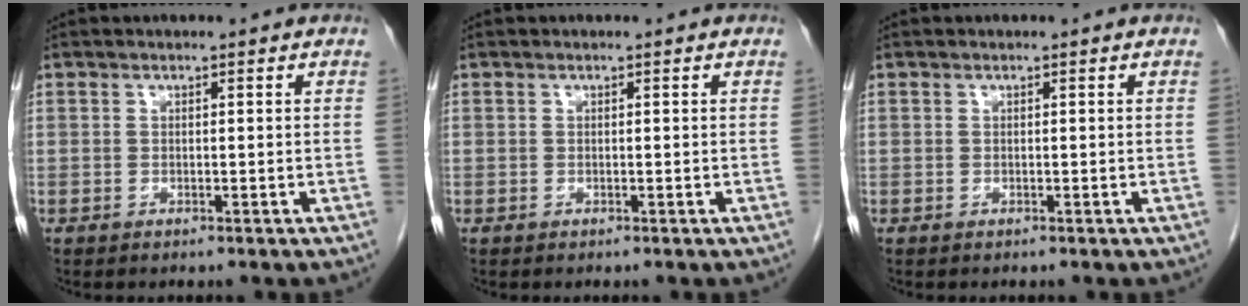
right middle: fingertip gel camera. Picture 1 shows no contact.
{"total": 0.0}
{"total": 0.0}